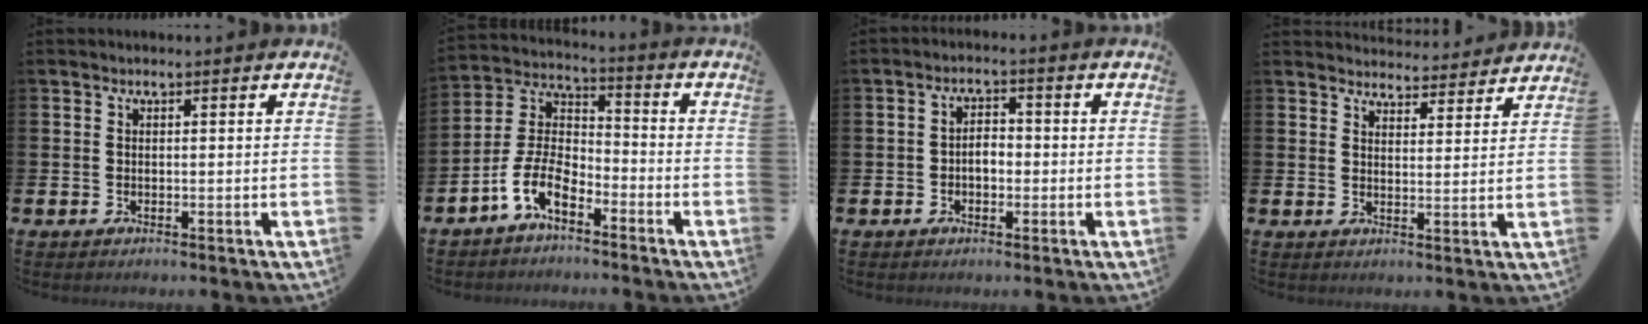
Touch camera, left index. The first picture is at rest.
{"total": 7.4, "force": [-5.2, 3.0, 4.2], "torque": [-0.117, -0.007, -0.109]}
{"total": 2.6, "force": [-0.7, 1.7, 1.9], "torque": [-0.027, 0.004, -0.019]}
{"total": 4.0, "force": [4.0, 0.5, -0.2], "torque": [0.001, -0.031, 0.069]}